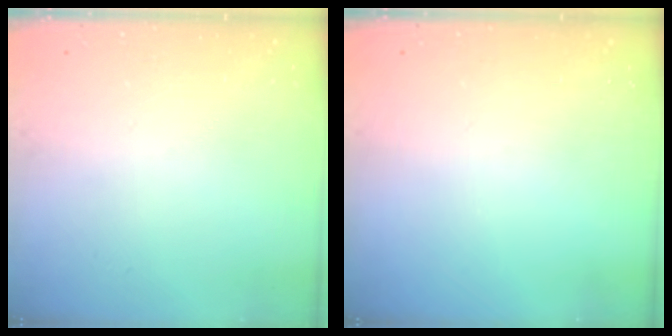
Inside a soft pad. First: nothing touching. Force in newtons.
{"total": 0.0}